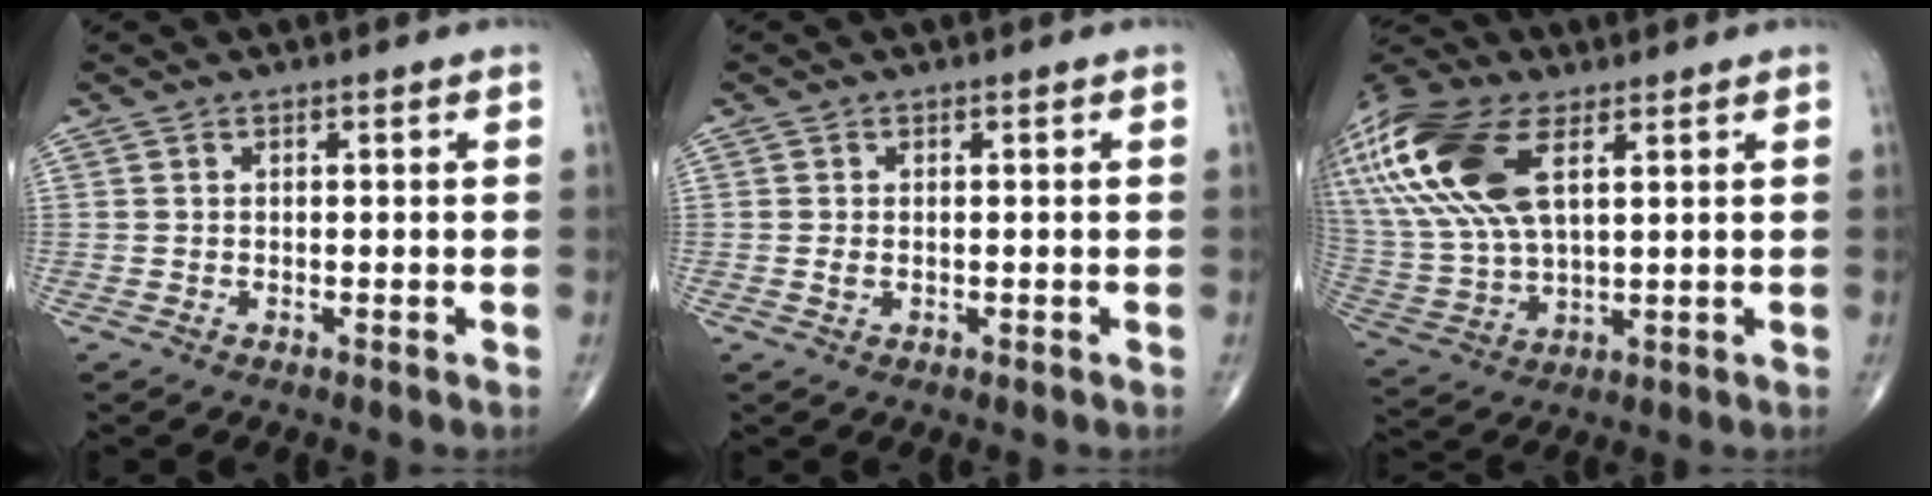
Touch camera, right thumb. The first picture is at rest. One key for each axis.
{"total": 1.1, "fx": -0.1, "fy": 0.7, "fz": 0.9, "tx": -0.021, "ty": 0.000, "tz": -0.001}
{"total": 23.2, "fx": 9.1, "fy": 11.4, "fz": 18.0, "tx": -0.423, "ty": 0.000, "tz": 0.176}